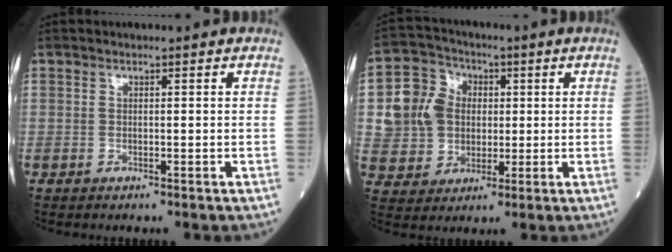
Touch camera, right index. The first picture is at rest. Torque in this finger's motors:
{"motor_torque": [0.47, -0.02, 0.12, 0.05]}